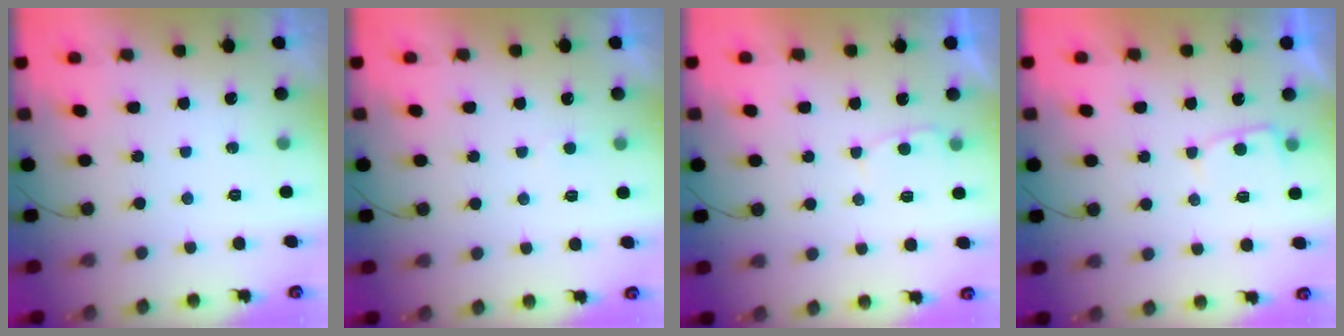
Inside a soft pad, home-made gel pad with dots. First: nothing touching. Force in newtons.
{"total": 2.4, "press": 2.3, "slide": 0.3}
{"total": 2.7, "press": 2.7, "slide": 0.4}
{"total": 3.2, "press": 3.2, "slide": 0.3}